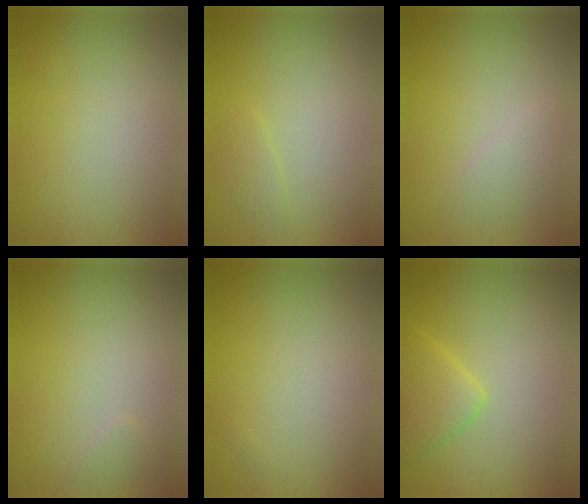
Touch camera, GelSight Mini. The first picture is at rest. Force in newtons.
{"total": 0.9, "press": 0.9, "slide": 0.1}
{"total": 1.5, "press": 1.5, "slide": 0.1}
{"total": 0.8, "press": 0.8, "slide": 0.1}
{"total": 0.0}
{"total": 3.2, "press": 3.2, "slide": 0.2}